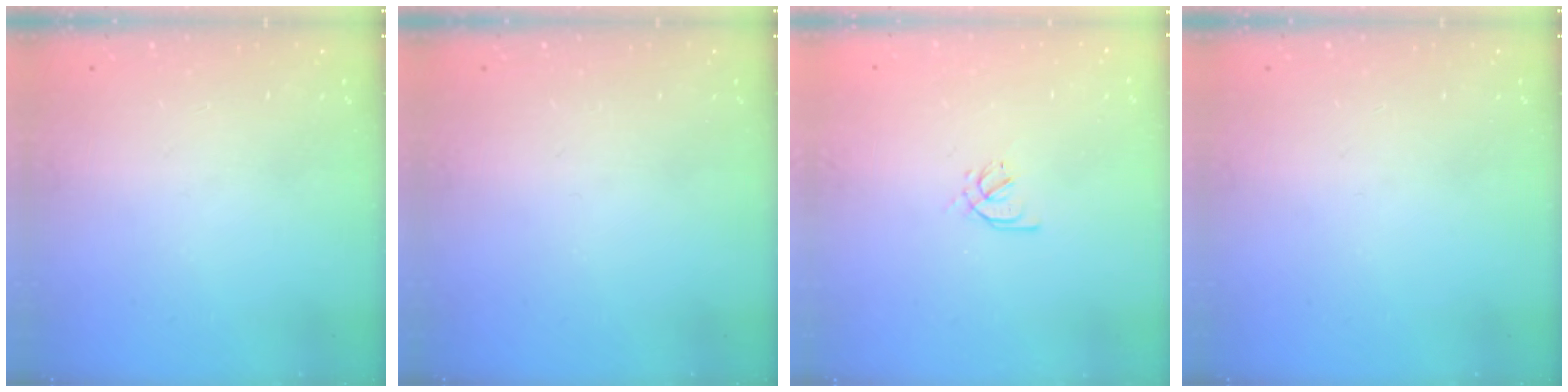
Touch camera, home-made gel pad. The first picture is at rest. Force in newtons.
{"total": 0.0}
{"total": 2.4, "press": 2.3, "slide": 0.6}
{"total": 0.0}